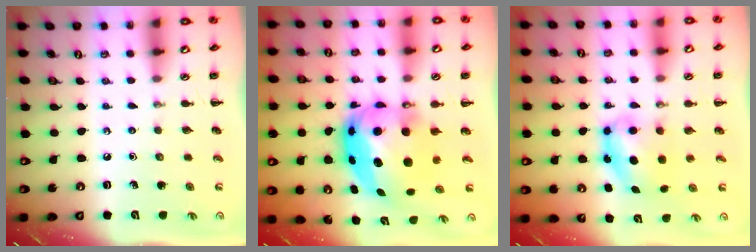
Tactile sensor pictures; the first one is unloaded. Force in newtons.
{"total": 12.1, "press": 11.8, "slide": 3.0}
{"total": 6.4, "press": 6.3, "slide": 0.6}